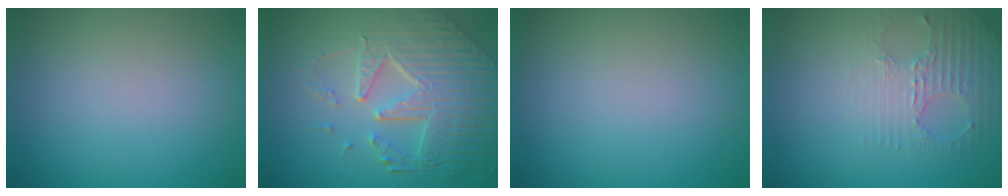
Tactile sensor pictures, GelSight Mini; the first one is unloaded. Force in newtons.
{"total": 8.7, "press": 6.0, "slide": 6.3}
{"total": 0.0}
{"total": 2.9, "press": 2.3, "slide": 1.8}